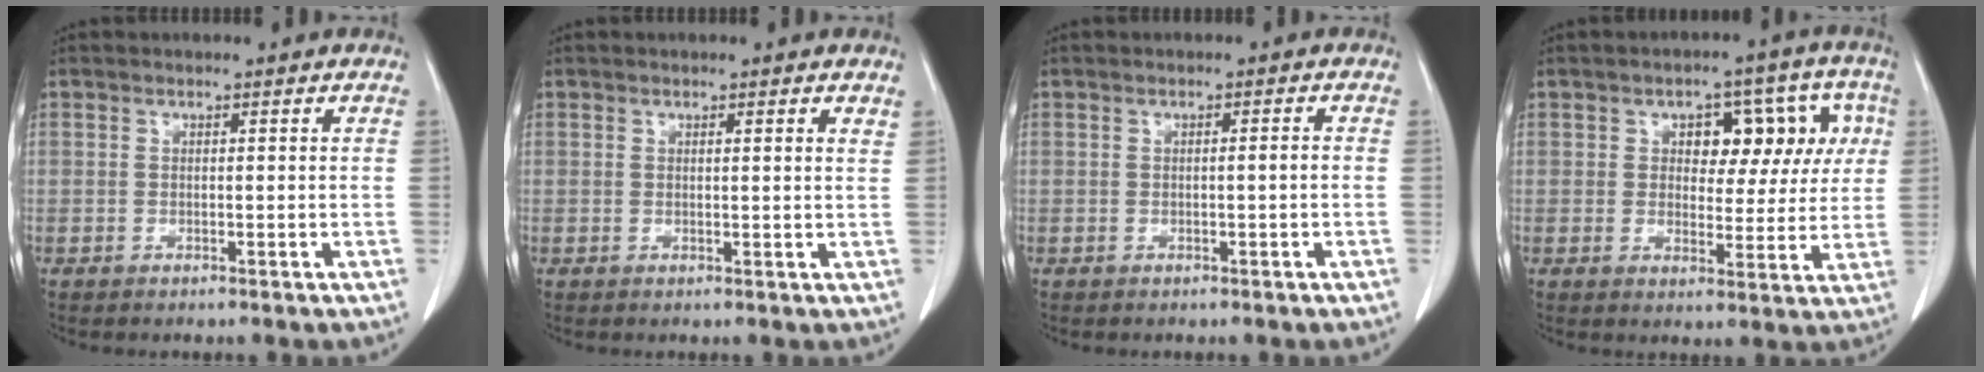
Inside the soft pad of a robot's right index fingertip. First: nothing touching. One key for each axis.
{"total": 2.2, "fx": 1.1, "fy": 0.5, "fz": 1.8, "tx": -0.039, "ty": 0.004, "tz": 0.014}
{"total": 1.6, "fx": -0.2, "fy": 0.4, "fz": 1.6, "tx": -0.036, "ty": 0.007, "tz": 0.002}
{"total": 12.9, "fx": 3.2, "fy": 7.4, "fz": 10.0, "tx": -0.135, "ty": 0.041, "tz": 0.052}